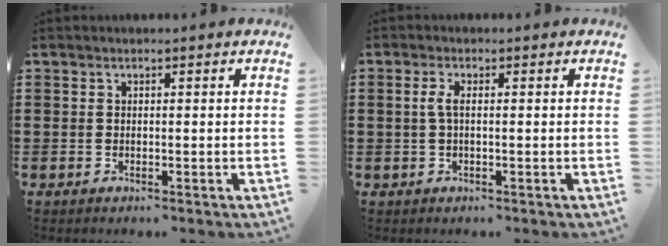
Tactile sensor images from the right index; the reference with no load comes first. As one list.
[{"total": 2.2, "force": [-0.1, 0.7, 2.1], "torque": [-0.054, -0.003, -0.008]}]